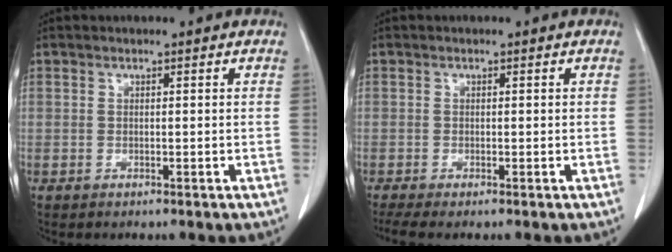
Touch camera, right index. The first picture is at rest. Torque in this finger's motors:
{"motor_torque": [0.28, -0.27, 0.15, 0.04]}